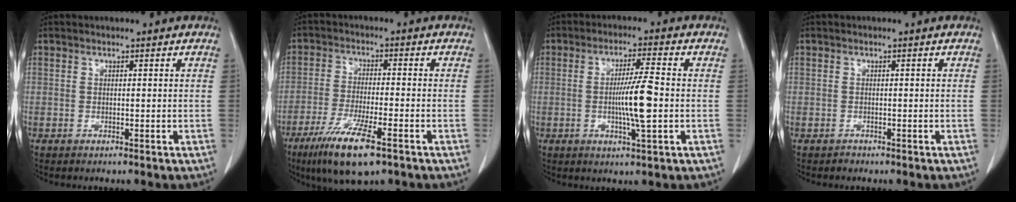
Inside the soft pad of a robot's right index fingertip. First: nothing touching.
{"total": 10.5, "force": [-6.2, 1.5, 8.3], "torque": [-0.160, -0.026, -0.106]}
{"total": 7.4, "force": [-0.8, 0.0, 7.4], "torque": [-0.130, -0.006, -0.014]}
{"total": 0.8, "force": [-0.5, 0.5, -0.2], "torque": [-0.002, 0.002, -0.013]}